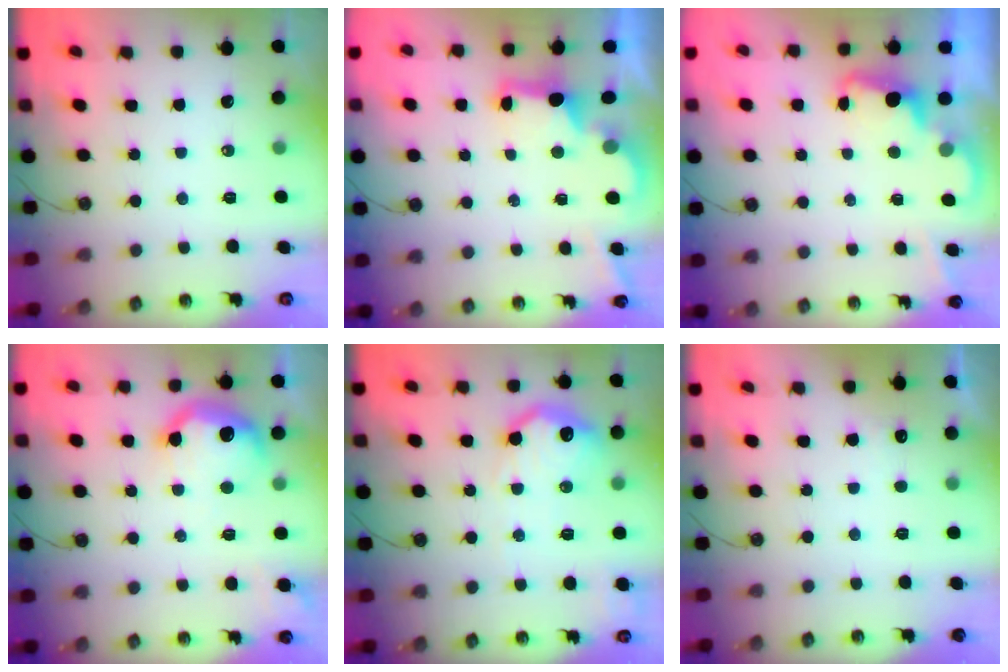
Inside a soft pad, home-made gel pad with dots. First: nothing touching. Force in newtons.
{"total": 2.7, "press": 2.6, "slide": 0.9}
{"total": 2.3, "press": 2.3, "slide": 0.5}
{"total": 14.3, "press": 14.3, "slide": 0.9}
{"total": 16.8, "press": 16.8, "slide": 1.1}
{"total": 4.3, "press": 4.2, "slide": 1.1}